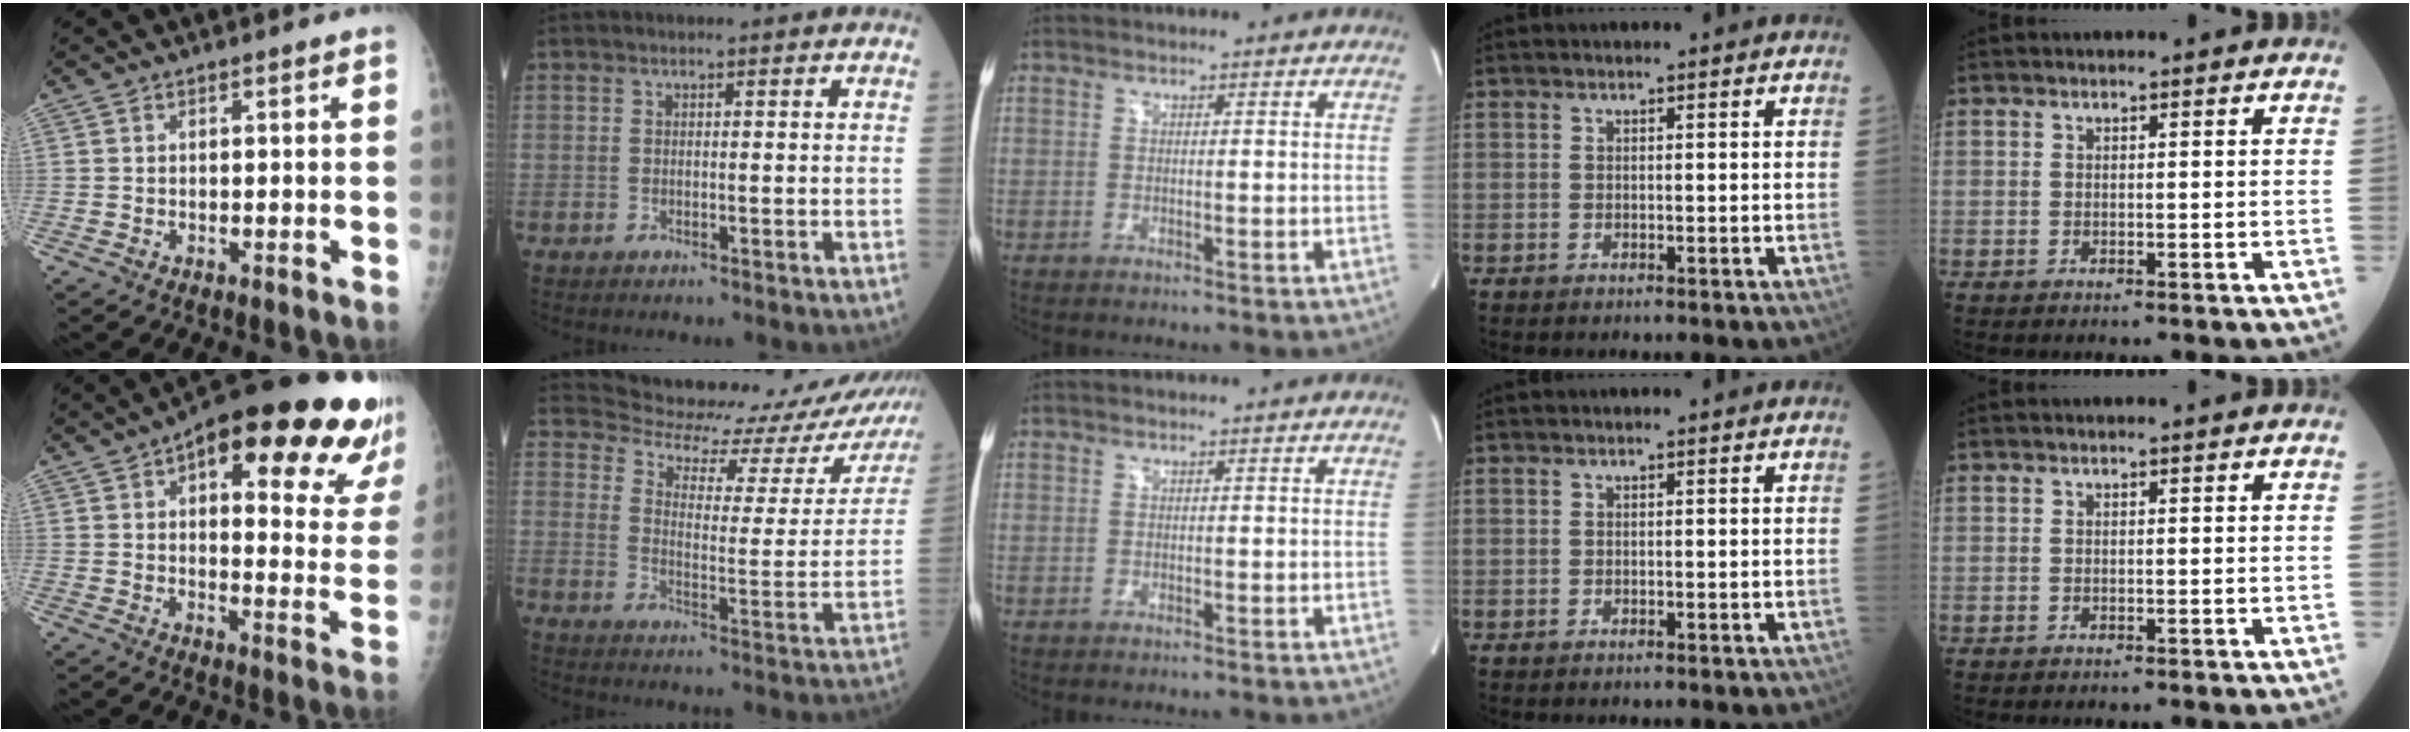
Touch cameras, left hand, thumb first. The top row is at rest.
{"thumb": {"total": 25.8, "force": [15.7, 8.6, 18.6], "torque": [-0.214, -0.038, 0.194]}, "index": {"total": 21.4, "force": [20.7, 4.6, 3.2], "torque": [-0.033, -0.074, 0.236]}}